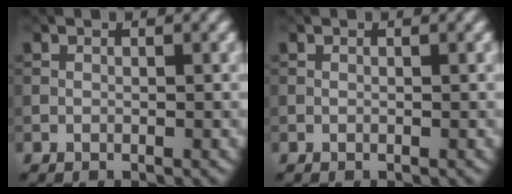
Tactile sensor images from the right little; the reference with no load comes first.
{"total": 0.0}